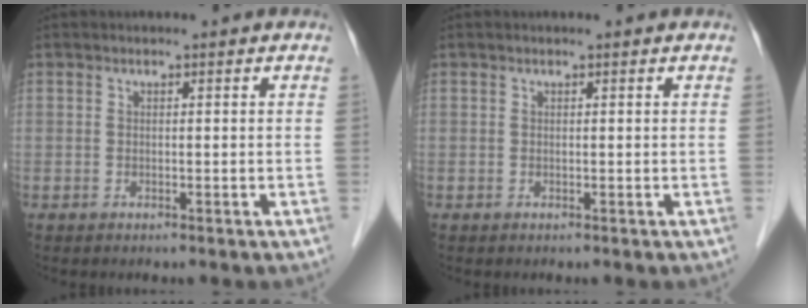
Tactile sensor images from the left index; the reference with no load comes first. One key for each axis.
{"total": 0.0}